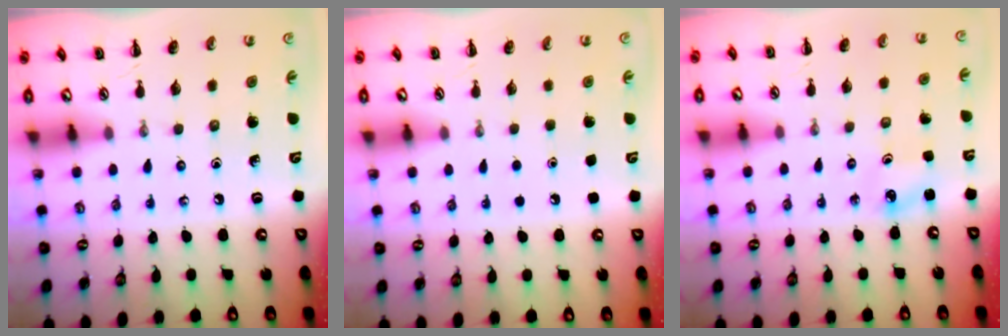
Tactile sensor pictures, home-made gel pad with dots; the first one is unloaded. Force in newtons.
{"total": 1.7, "press": 1.7, "slide": 0.1}
{"total": 3.6, "press": 3.4, "slide": 1.1}